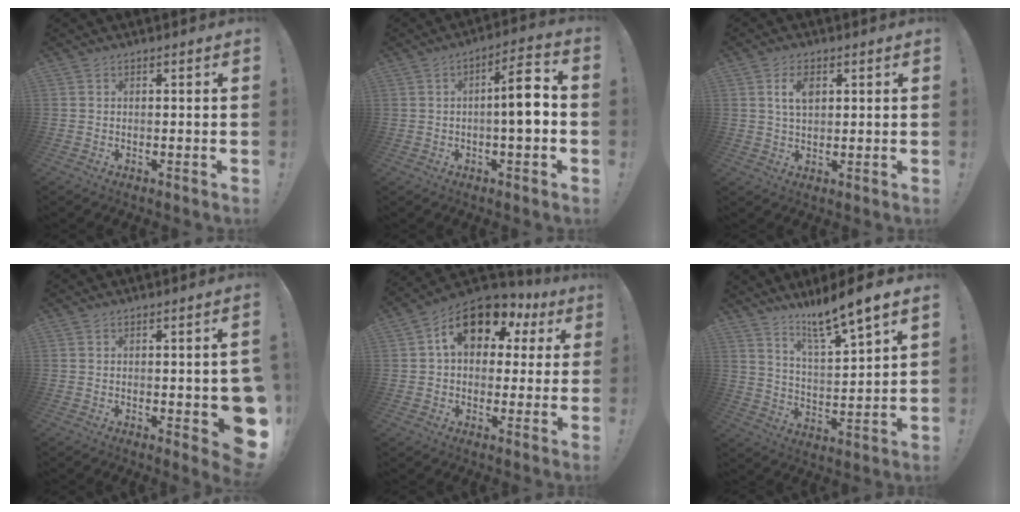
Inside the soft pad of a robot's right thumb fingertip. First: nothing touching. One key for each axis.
{"total": 9.4, "fx": -0.6, "fy": 3.3, "fz": 8.8, "tx": -0.120, "ty": 0.010, "tz": -0.016}
{"total": 6.2, "fx": 2.2, "fy": 3.8, "fz": 4.4, "tx": -0.076, "ty": 0.001, "tz": 0.038}
{"total": 6.5, "fx": -0.6, "fy": 2.1, "fz": 6.1, "tx": -0.070, "ty": -0.010, "tz": 0.001}
{"total": 15.0, "fx": 6.6, "fy": 9.5, "fz": 9.6, "tx": -0.149, "ty": -0.021, "tz": 0.120}
{"total": 10.8, "fx": 9.1, "fy": -0.2, "fz": 5.8, "tx": -0.106, "ty": -0.070, "tz": 0.146}